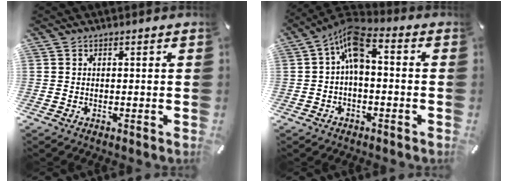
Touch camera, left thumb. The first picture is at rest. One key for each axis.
{"total": 8.7, "fx": 1.1, "fy": 4.7, "fz": 7.2, "tx": -0.155, "ty": -0.004, "tz": 0.019}